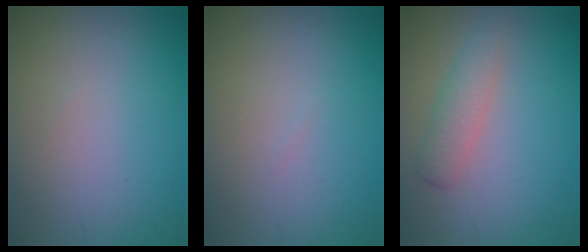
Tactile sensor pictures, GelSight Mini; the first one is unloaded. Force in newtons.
{"total": 0.0}
{"total": 2.5, "press": 2.5, "slide": 0.0}